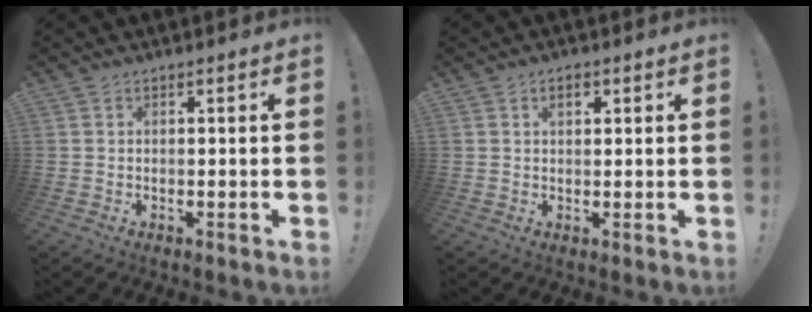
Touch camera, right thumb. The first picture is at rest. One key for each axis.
{"total": 2.6, "fx": 1.2, "fy": 1.4, "fz": 1.9, "tx": -0.024, "ty": -0.001, "tz": 0.018}